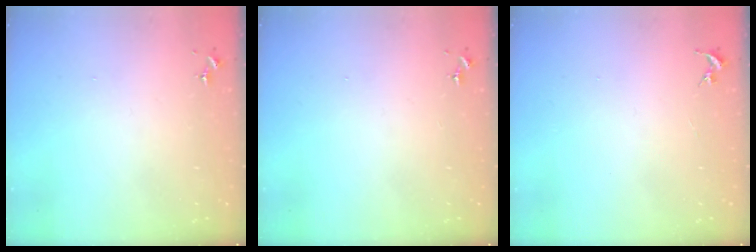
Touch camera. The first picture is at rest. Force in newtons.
{"total": 0.0}
{"total": 0.0}